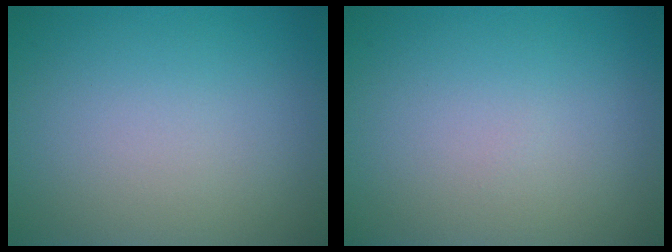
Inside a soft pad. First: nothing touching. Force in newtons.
{"total": 0.0}